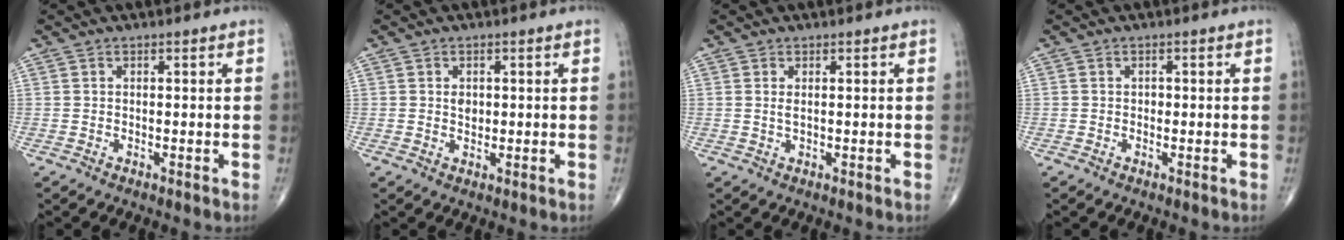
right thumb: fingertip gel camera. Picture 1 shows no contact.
{"total": 2.0, "force": [0.3, 1.5, 1.3], "torque": [-0.013, -0.001, 0.006]}
{"total": 1.1, "force": [0.3, 0.4, 1.0], "torque": [-0.021, 0.000, 0.007]}
{"total": 0.6, "force": [-0.1, 0.5, 0.3], "torque": [-0.001, 0.002, -0.003]}